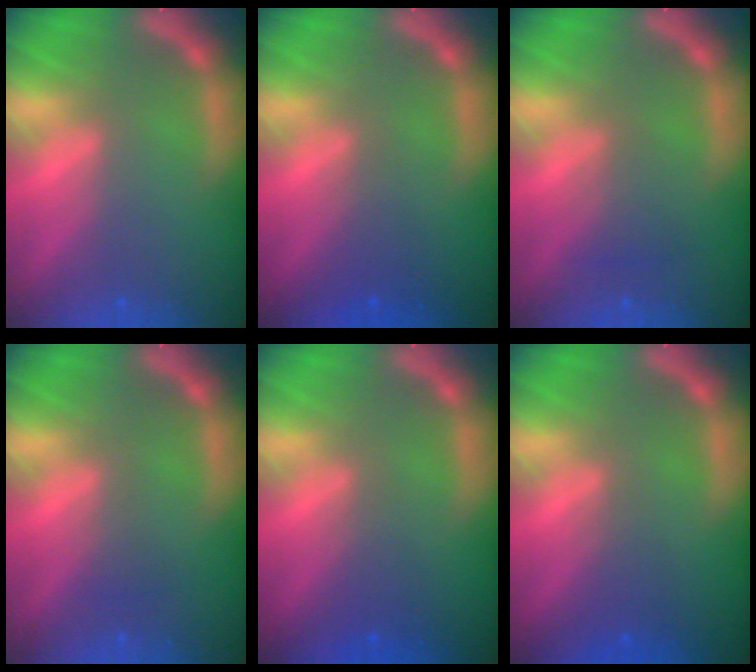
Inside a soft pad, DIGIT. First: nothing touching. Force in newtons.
{"total": 2.0}
{"total": 2.0}
{"total": 1.0}
{"total": 2.0}
{"total": 1.9}